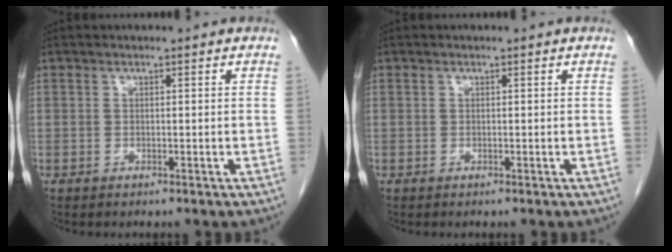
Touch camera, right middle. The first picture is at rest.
{"total": 0.0}